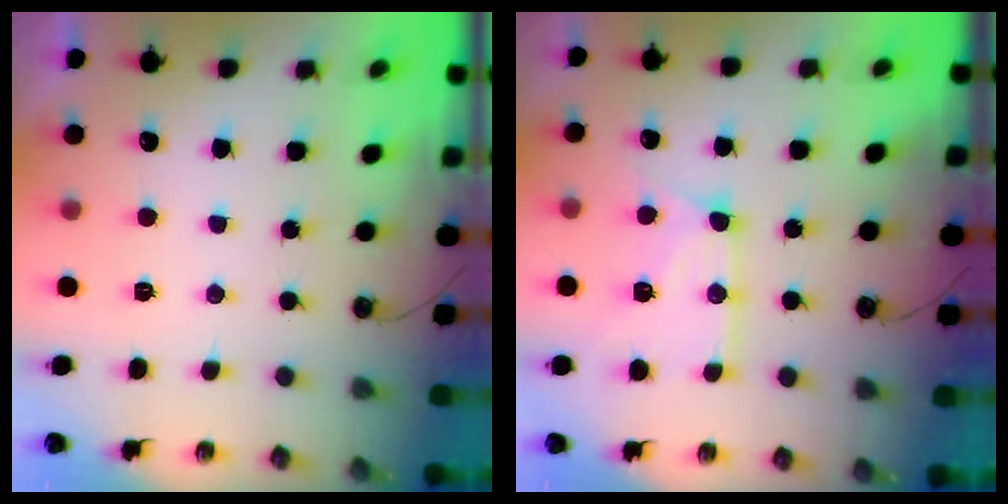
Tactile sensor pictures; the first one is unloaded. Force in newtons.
{"total": 13.0, "press": 12.9, "slide": 1.3}